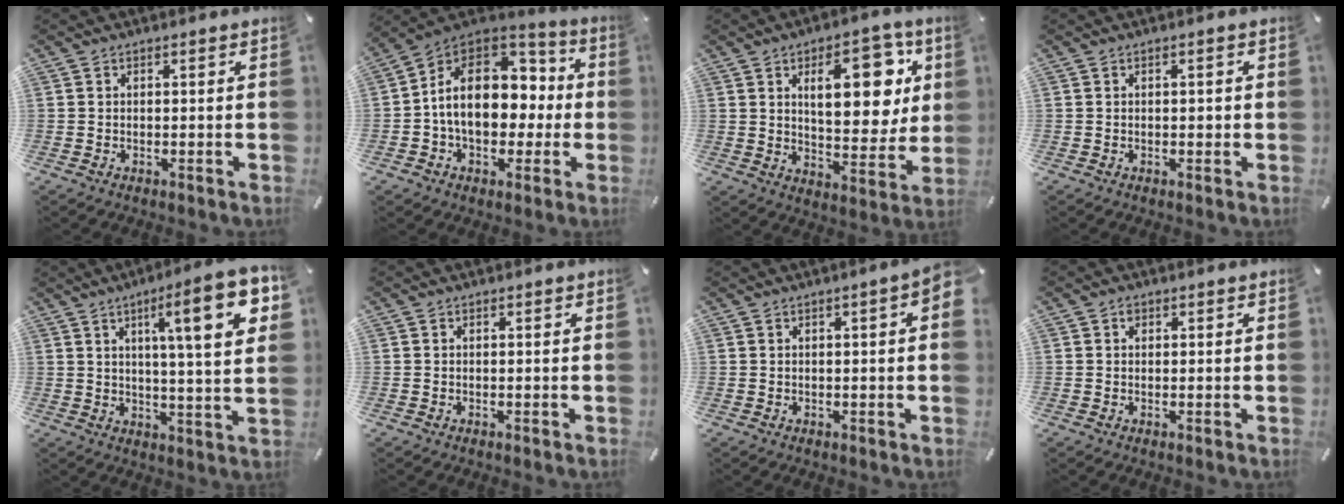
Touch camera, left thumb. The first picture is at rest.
{"total": 17.5, "force": [-0.1, 13.4, 11.4], "torque": [-0.183, 0.002, 0.002]}
{"total": 18.0, "force": [6.6, 8.9, 14.2], "torque": [-0.191, -0.014, 0.102]}
{"total": 1.1, "force": [-0.1, 0.6, 0.9], "torque": [-0.017, 0.003, -0.003]}
{"total": 17.6, "force": [6.8, 3.0, 15.9], "torque": [-0.234, -0.028, 0.089]}
{"total": 0.0}
{"total": 3.7, "force": [0.8, 0.6, 3.6], "torque": [-0.057, -0.001, 0.012]}
{"total": 0.9, "force": [0.3, 0.8, 0.3], "torque": [0.002, 0.000, 0.003]}